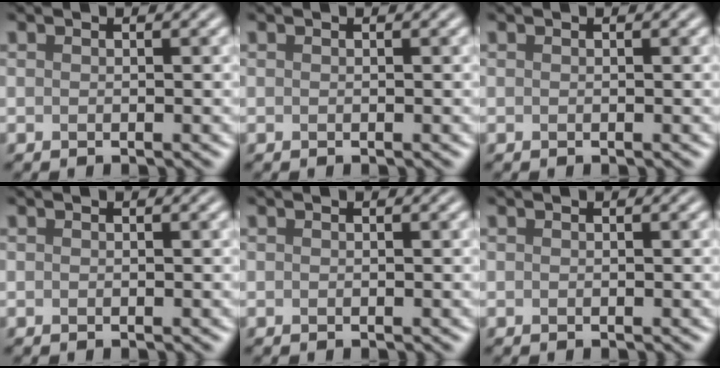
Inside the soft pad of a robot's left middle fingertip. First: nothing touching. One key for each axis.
{"total": 0.0}
{"total": 0.0}
{"total": 0.0}
{"total": 0.0}
{"total": 0.0}